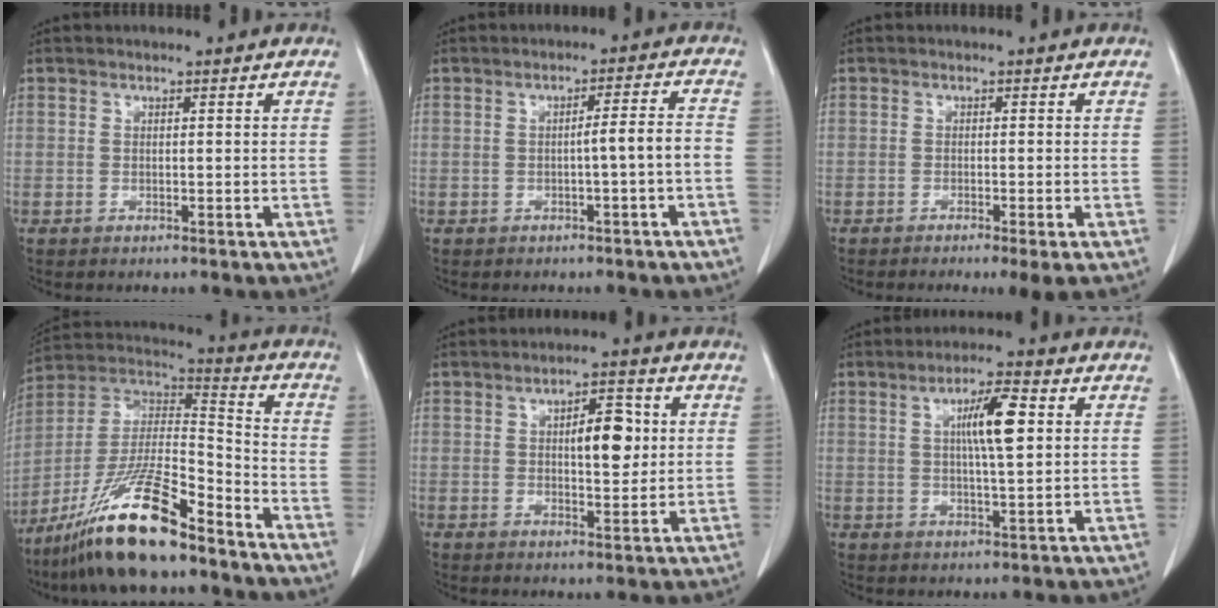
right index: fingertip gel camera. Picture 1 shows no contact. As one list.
[{"total": 3.8, "force": [-1.3, -0.5, 3.6], "torque": [-0.050, 0.009, -0.018]}, {"total": 3.4, "force": [-2.2, -0.2, 2.6], "torque": [-0.031, -0.011, -0.032]}, {"total": 17.9, "force": [-12.7, 2.4, 12.4], "torque": [-0.253, -0.010, -0.231]}, {"total": 6.5, "force": [1.3, 2.4, 5.9], "torque": [-0.086, 0.005, 0.021]}, {"total": 7.2, "force": [1.7, 0.8, 6.9], "torque": [-0.120, 0.005, 0.030]}]